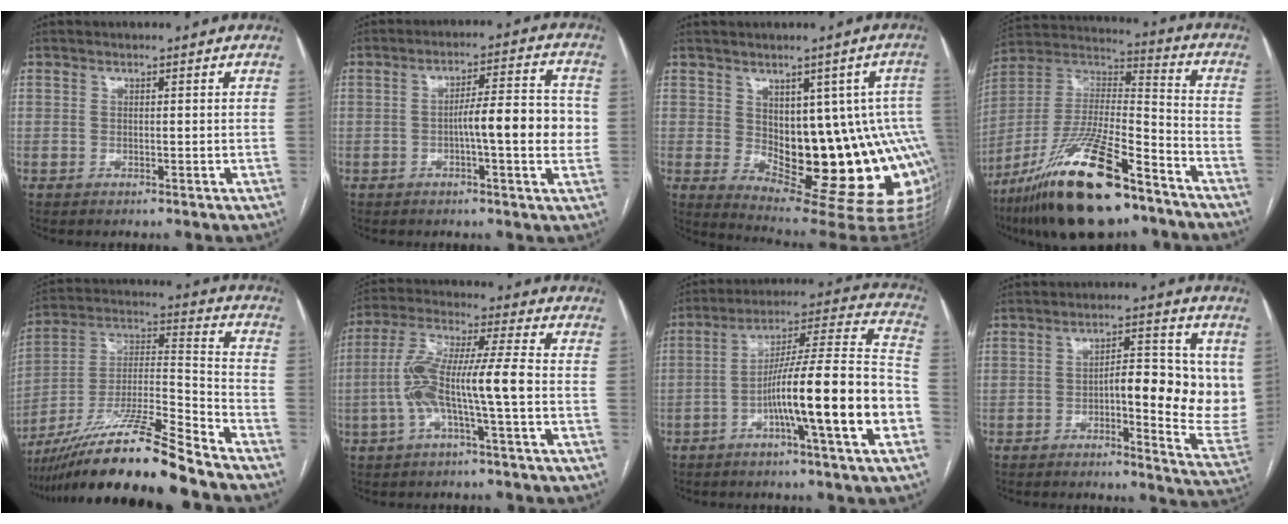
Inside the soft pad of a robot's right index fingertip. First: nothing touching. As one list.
[{"total": 9.6, "force": [-1.0, 1.3, 9.4], "torque": [-0.136, 0.019, -0.017]}, {"total": 18.3, "force": [-1.6, 7.8, 16.5], "torque": [-0.138, 0.018, 0.002]}, {"total": 22.5, "force": [-15.2, 4.9, 15.9], "torque": [-0.310, -0.016, -0.270]}, {"total": 20.2, "force": [-16.3, -0.1, 11.9], "torque": [-0.241, -0.009, -0.298]}, {"total": 10.9, "force": [-2.3, 0.5, 10.6], "torque": [-0.221, 0.026, -0.049]}, {"total": 18.5, "force": [-6.1, 0.2, 17.5], "torque": [-0.263, 0.015, -0.102]}, {"total": 12.8, "force": [0.6, 3.5, 12.3], "torque": [-0.153, 0.009, 0.010]}]